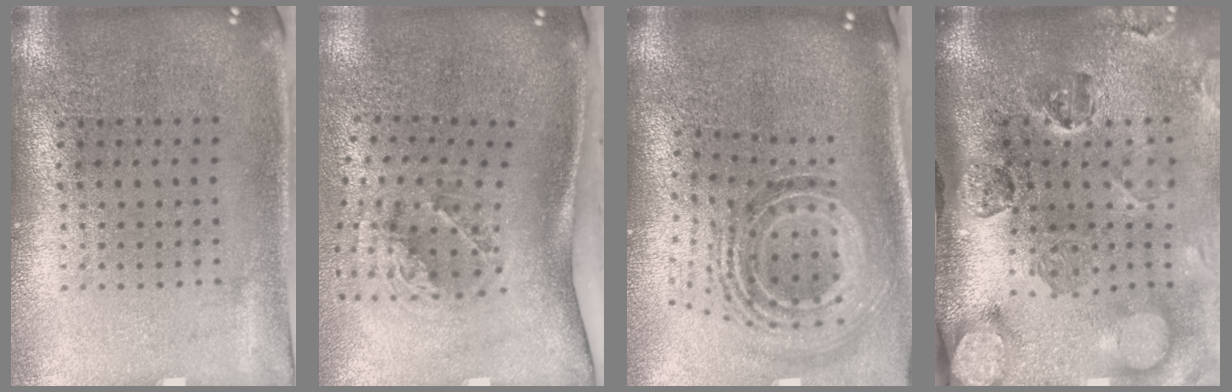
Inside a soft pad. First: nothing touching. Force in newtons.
{"total": 1.9, "press": 1.2, "slide": 1.4}
{"total": 1.9, "press": 1.3, "slide": 1.3}
{"total": 4.3, "press": 3.1, "slide": 2.9}